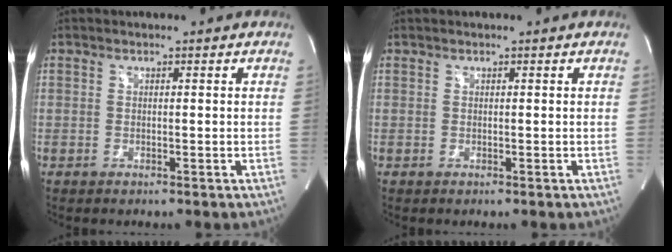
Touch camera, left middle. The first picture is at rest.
{"total": 0.0}